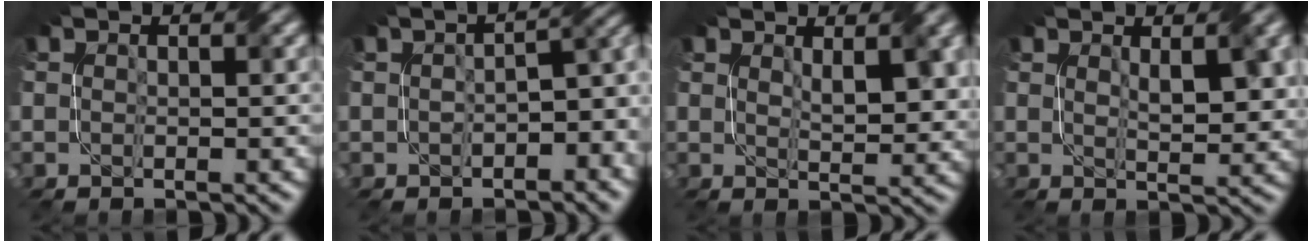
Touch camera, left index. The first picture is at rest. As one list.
[{"total": 4.8, "force": [-1.3, 2.6, 3.8], "torque": [-0.034, 0.007, -0.014]}, {"total": 3.2, "force": [1.7, 0.9, 2.6], "torque": [-0.042, 0.001, 0.039]}, {"total": 3.4, "force": [1.5, 0.8, 2.9], "torque": [-0.045, 0.002, 0.034]}]